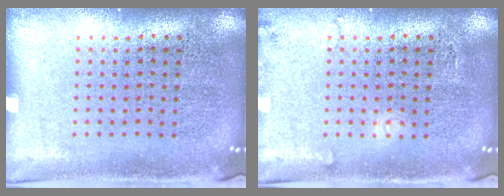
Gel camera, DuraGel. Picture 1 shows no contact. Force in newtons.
{"total": 1.3, "press": 1.3, "slide": 0.1}